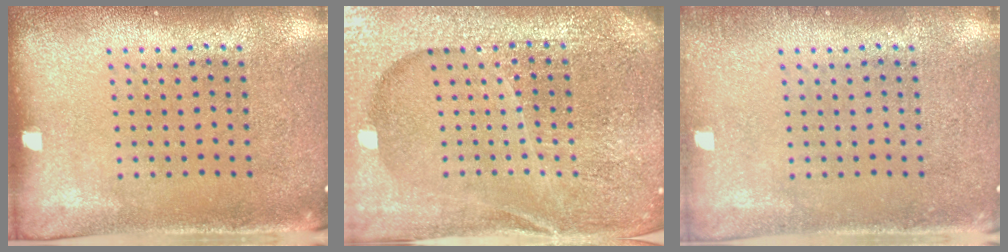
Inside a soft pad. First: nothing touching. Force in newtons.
{"total": 5.5, "press": 5.0, "slide": 2.4}
{"total": 0.8, "press": 0.8, "slide": 0.0}